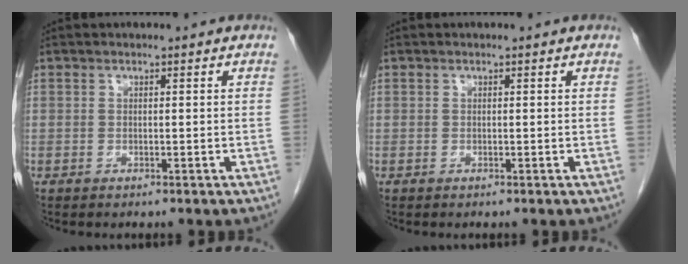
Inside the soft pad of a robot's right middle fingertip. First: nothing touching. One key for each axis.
{"total": 0.0}